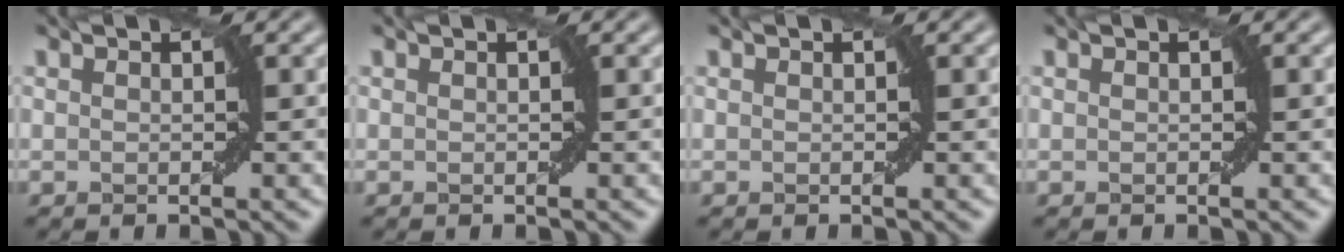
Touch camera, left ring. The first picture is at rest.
{"total": 0.0}
{"total": 0.0}
{"total": 0.0}